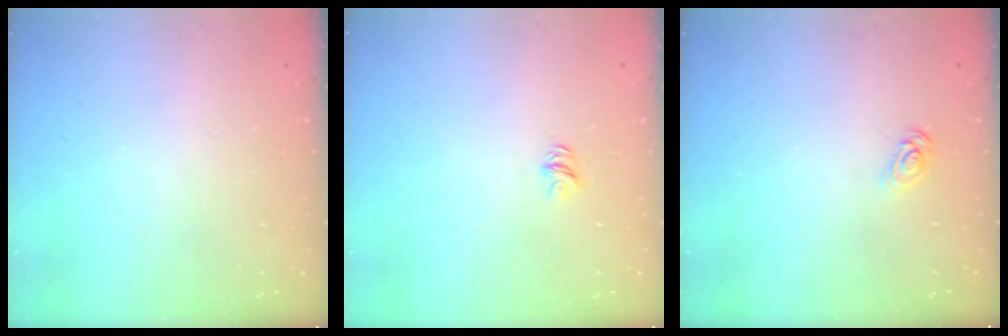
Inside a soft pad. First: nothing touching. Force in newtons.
{"total": 3.5, "press": 3.5, "slide": 0.3}
{"total": 3.3, "press": 3.3, "slide": 0.3}